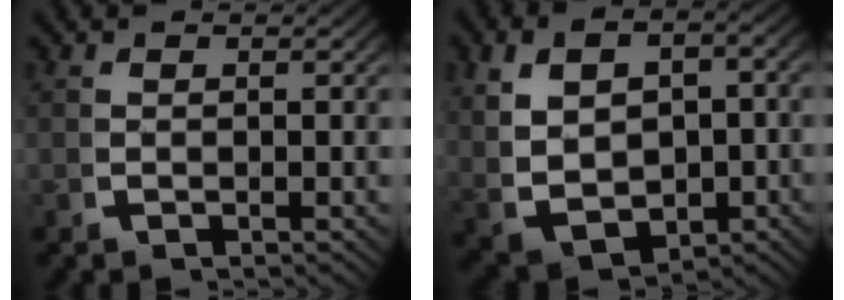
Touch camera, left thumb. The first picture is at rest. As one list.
[{"total": 10.0, "force": [-1.0, 7.5, 6.7], "torque": [-0.137, -0.039, 0.007]}]